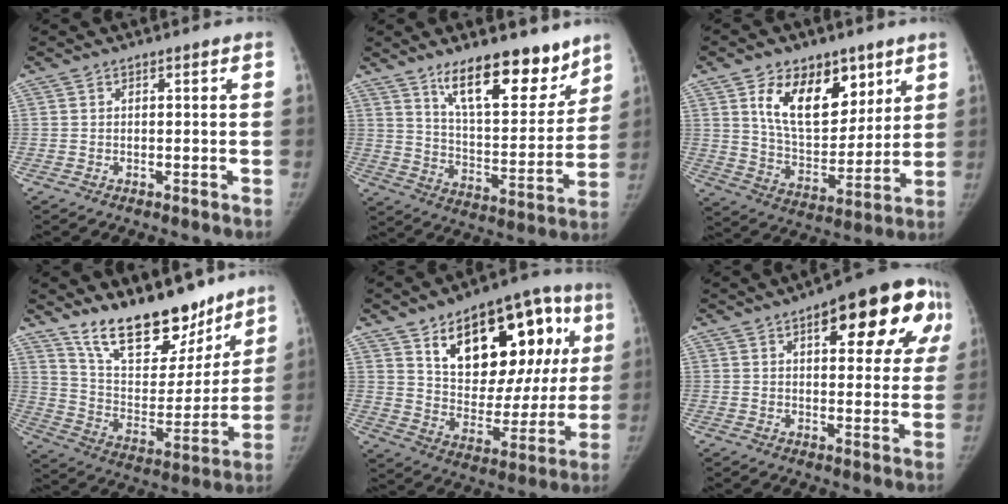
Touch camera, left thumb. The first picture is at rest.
{"total": 17.7, "force": [12.4, 6.4, 10.9], "torque": [-0.115, -0.091, 0.204]}
{"total": 16.5, "force": [8.1, 9.9, 10.5], "torque": [-0.122, -0.049, 0.152]}
{"total": 22.2, "force": [16.8, 9.4, 11.1], "torque": [-0.129, -0.097, 0.280]}
{"total": 26.7, "force": [10.4, 14.0, 20.2], "torque": [-0.238, -0.006, 0.162]}
{"total": 19.2, "force": [7.5, 7.7, 15.9], "torque": [-0.169, 0.008, 0.092]}